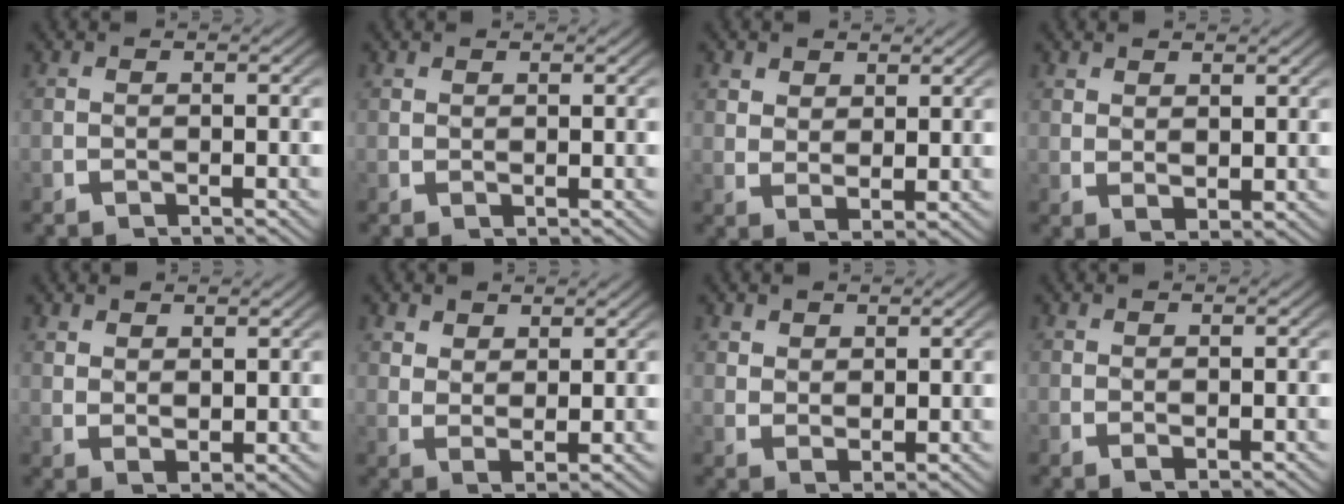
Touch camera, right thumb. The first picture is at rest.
{"total": 0.7, "force": [0.7, -0.2, 0.1], "torque": [-0.004, -0.003, 0.019]}
{"total": 2.5, "force": [2.1, 0.9, 1.1], "torque": [-0.016, -0.007, 0.047]}
{"total": 1.8, "force": [1.6, 0.4, 0.7], "torque": [-0.011, -0.005, 0.041]}
{"total": 2.3, "force": [1.9, 0.7, 1.0], "torque": [-0.016, -0.006, 0.046]}
{"total": 2.6, "force": [2.2, 0.8, 1.2], "torque": [-0.019, -0.006, 0.050]}
{"total": 2.3, "force": [2.0, 0.8, 0.8], "torque": [-0.012, -0.006, 0.047]}
{"total": 0.7, "force": [0.5, 0.1, 0.5], "torque": [-0.009, -0.004, 0.014]}